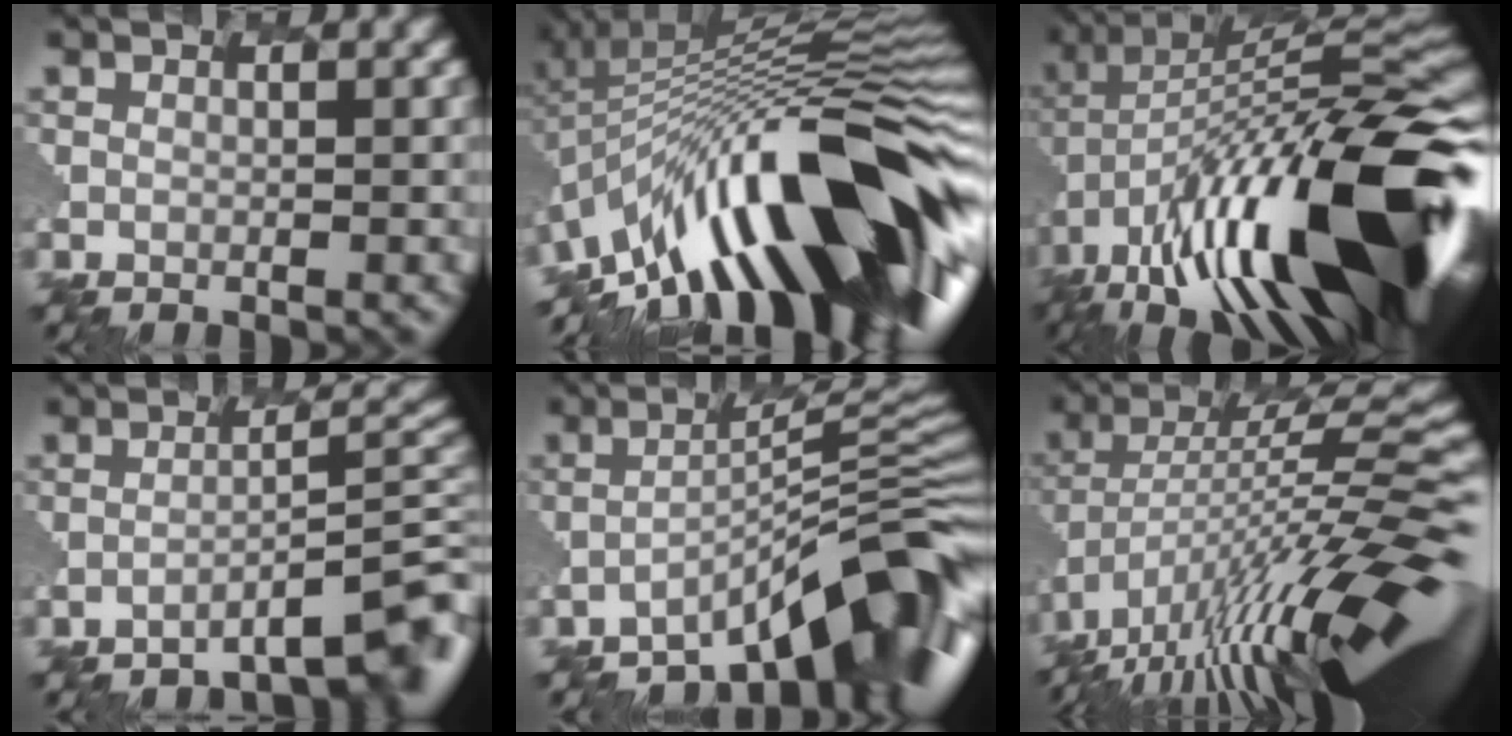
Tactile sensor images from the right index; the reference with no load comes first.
{"total": 15.7, "force": [-4.8, 5.5, 13.9], "torque": [-0.195, 0.033, -0.114]}
{"total": 18.5, "force": [-6.5, 7.2, 15.8], "torque": [-0.258, 0.012, -0.116]}
{"total": 5.9, "force": [-4.3, 0.8, 4.0], "torque": [-0.053, 0.005, -0.061]}
{"total": 8.9, "force": [-5.9, 1.2, 6.6], "torque": [-0.097, 0.014, -0.096]}
{"total": 14.1, "force": [-5.8, 3.7, 12.4], "torque": [-0.228, 0.014, -0.111]}